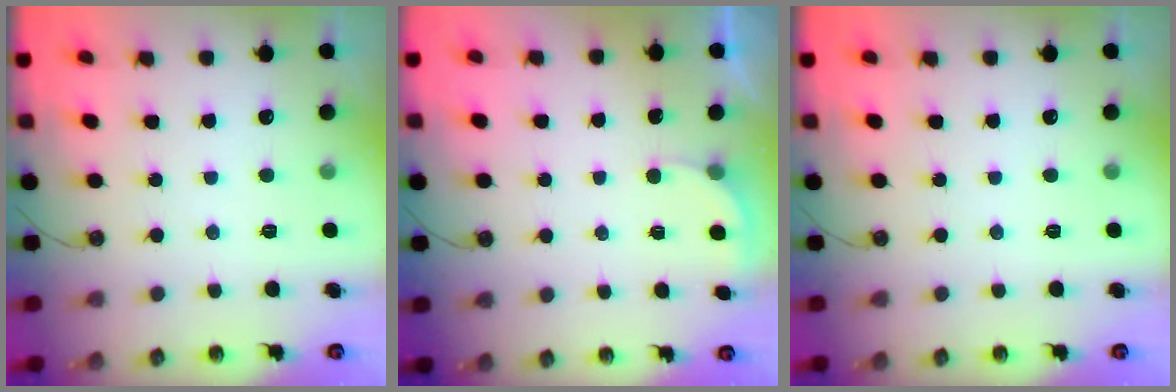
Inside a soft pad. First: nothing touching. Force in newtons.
{"total": 1.9, "press": 1.9, "slide": 0.2}
{"total": 0.0}